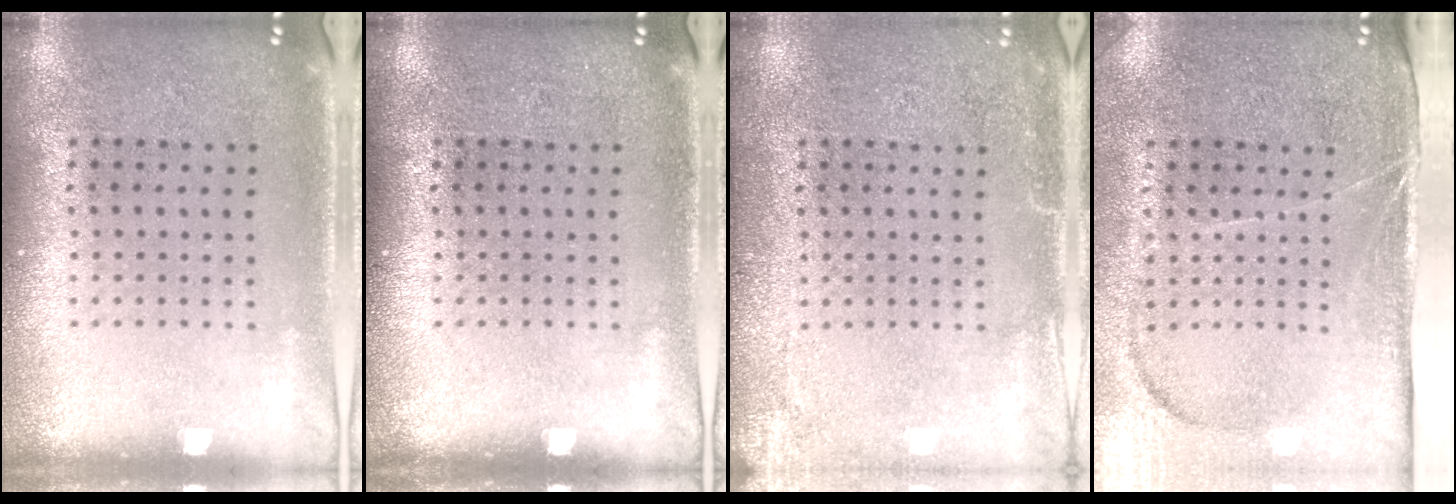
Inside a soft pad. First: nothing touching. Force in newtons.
{"total": 0.0}
{"total": 2.6, "press": 2.6, "slide": 0.3}
{"total": 4.0, "press": 3.4, "slide": 2.2}